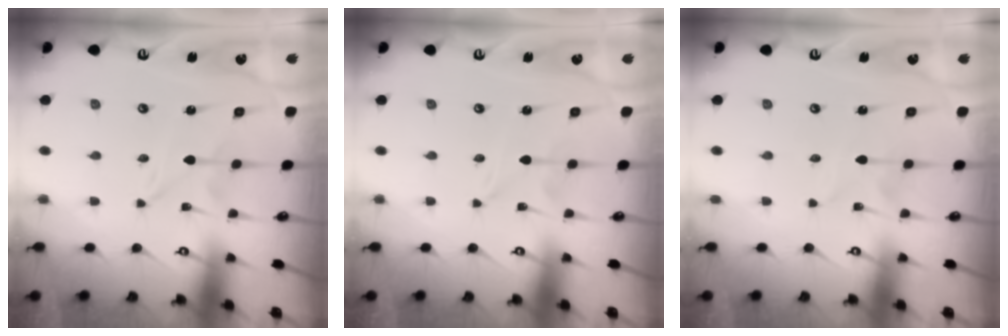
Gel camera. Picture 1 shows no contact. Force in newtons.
{"total": 0.0}
{"total": 0.0}